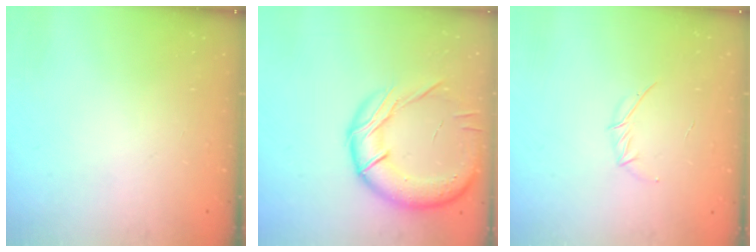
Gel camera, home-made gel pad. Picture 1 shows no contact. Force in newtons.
{"total": 21.4, "press": 21.2, "slide": 3.3}
{"total": 3.3, "press": 3.2, "slide": 0.9}